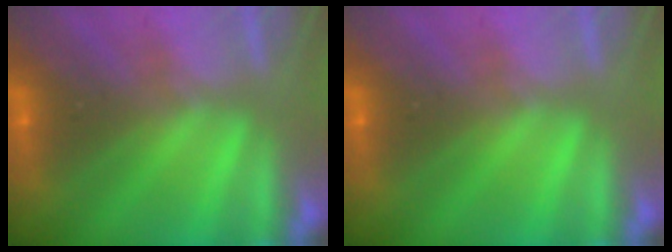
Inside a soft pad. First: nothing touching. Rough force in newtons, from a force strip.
{"total": 0.0}